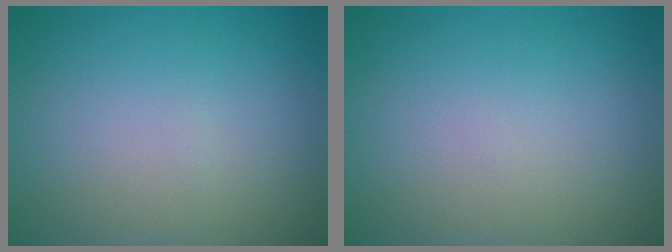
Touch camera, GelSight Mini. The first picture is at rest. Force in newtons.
{"total": 0.0}